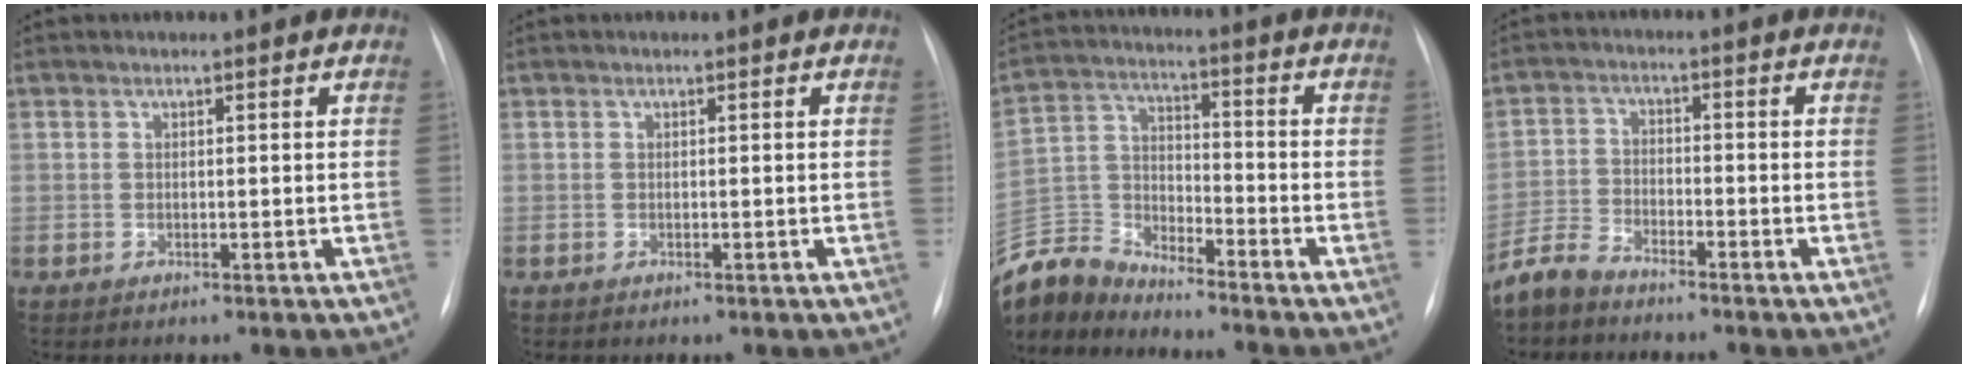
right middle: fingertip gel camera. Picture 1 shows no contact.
{"total": 0.0}
{"total": 10.0, "force": [-9.9, 1.4, 0.8], "torque": [-0.026, 0.012, -0.200]}
{"total": 4.8, "force": [-4.5, 1.2, 1.0], "torque": [-0.025, -0.012, -0.092]}